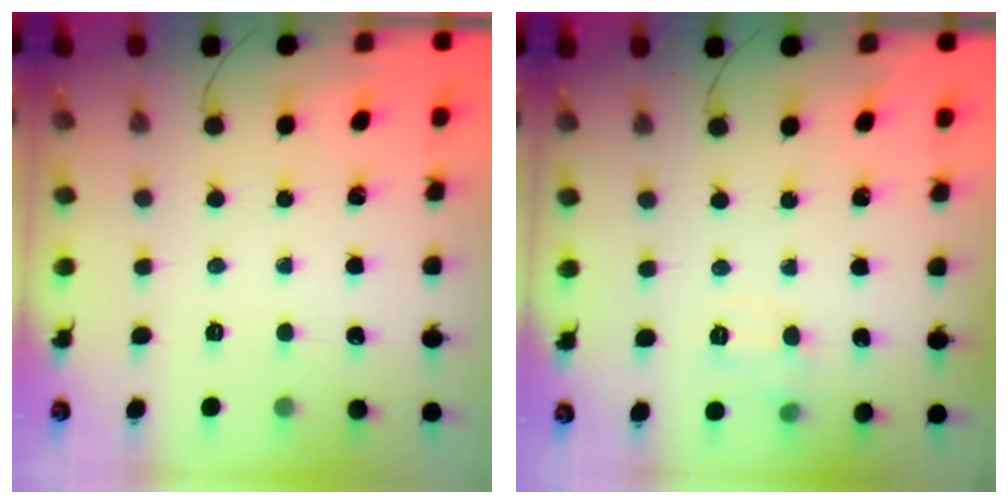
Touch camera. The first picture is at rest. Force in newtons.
{"total": 6.9, "press": 6.7, "slide": 1.6}